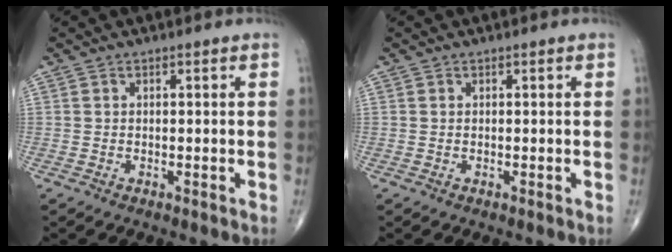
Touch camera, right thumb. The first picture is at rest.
{"total": 0.0}